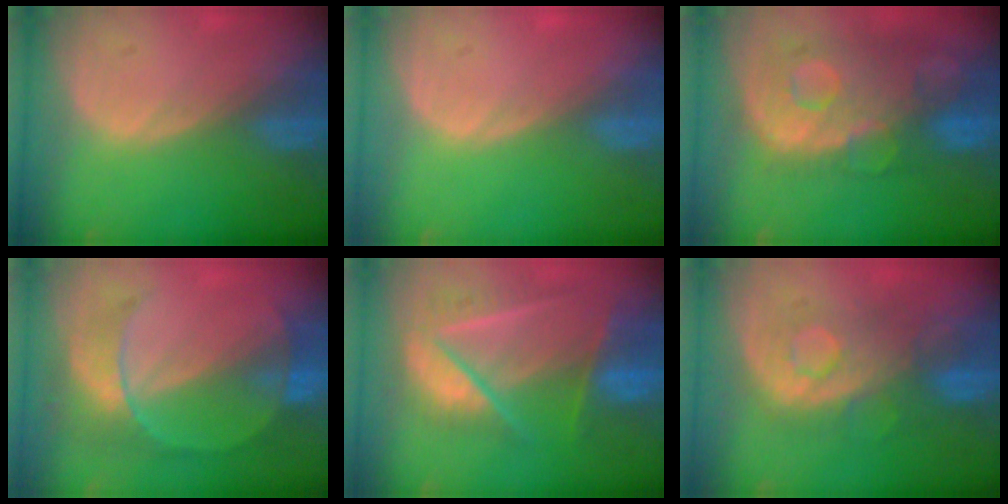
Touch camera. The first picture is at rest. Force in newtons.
{"total": 0.0}
{"total": 12.5, "press": 10.3, "slide": 7.0}
{"total": 7.3, "press": 6.9, "slide": 2.6}
{"total": 9.5, "press": 8.3, "slide": 4.7}
{"total": 8.3, "press": 8.3, "slide": 0.9}